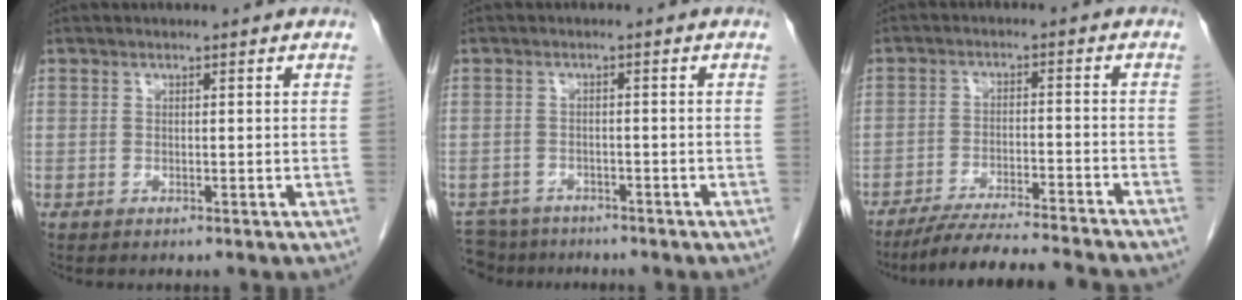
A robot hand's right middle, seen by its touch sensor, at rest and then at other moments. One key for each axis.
{"total": 5.6, "fx": -5.0, "fy": 2.5, "fz": -0.1, "tx": 0.005, "ty": 0.001, "tz": -0.080}
{"total": 14.5, "fx": -13.1, "fy": -0.1, "fz": 6.1, "tx": -0.087, "ty": -0.019, "tz": -0.198}